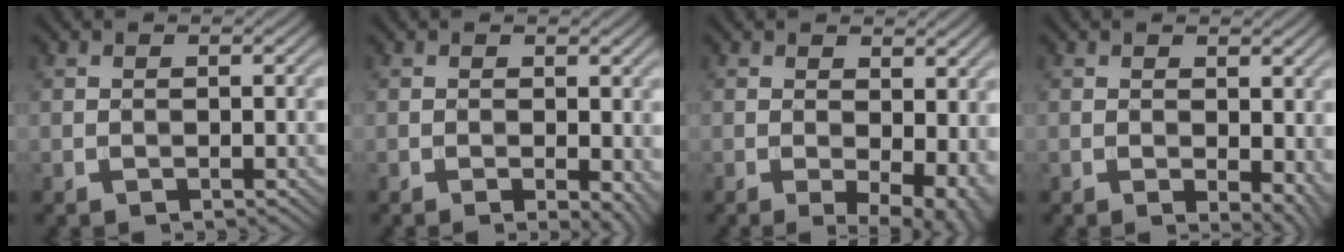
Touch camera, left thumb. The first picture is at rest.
{"total": 3.1, "force": [-0.7, 1.2, 2.8], "torque": [-0.037, -0.006, -0.008]}
{"total": 6.1, "force": [0.0, 3.0, 5.3], "torque": [-0.074, -0.009, 0.006]}
{"total": 4.3, "force": [-0.1, 2.3, 3.6], "torque": [-0.044, -0.008, 0.004]}